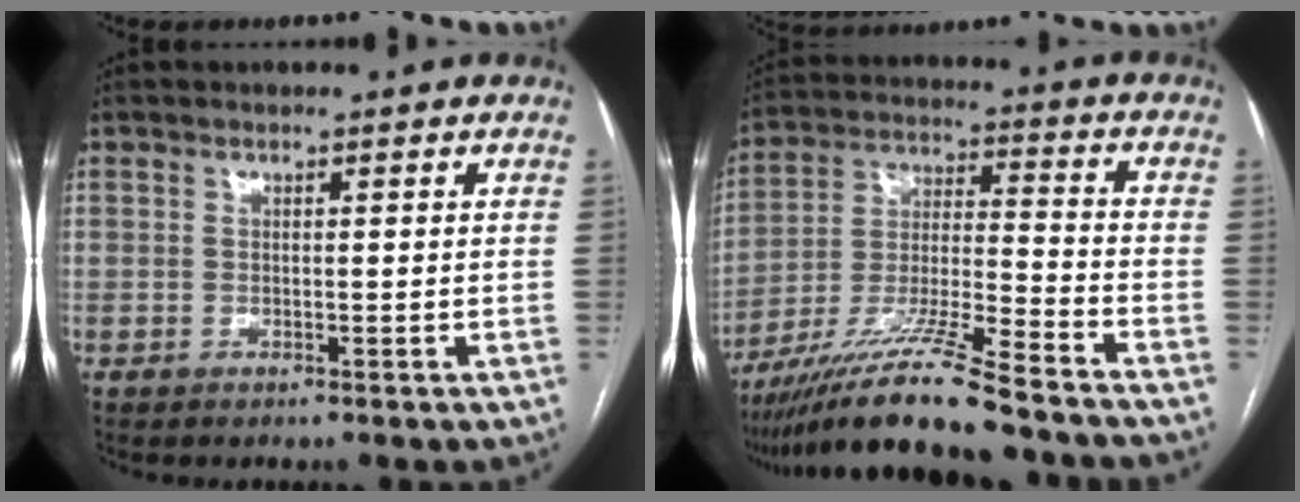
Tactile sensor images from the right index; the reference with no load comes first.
{"total": 16.7, "force": [-13.2, 0.1, 10.2], "torque": [-0.206, -0.020, -0.239]}